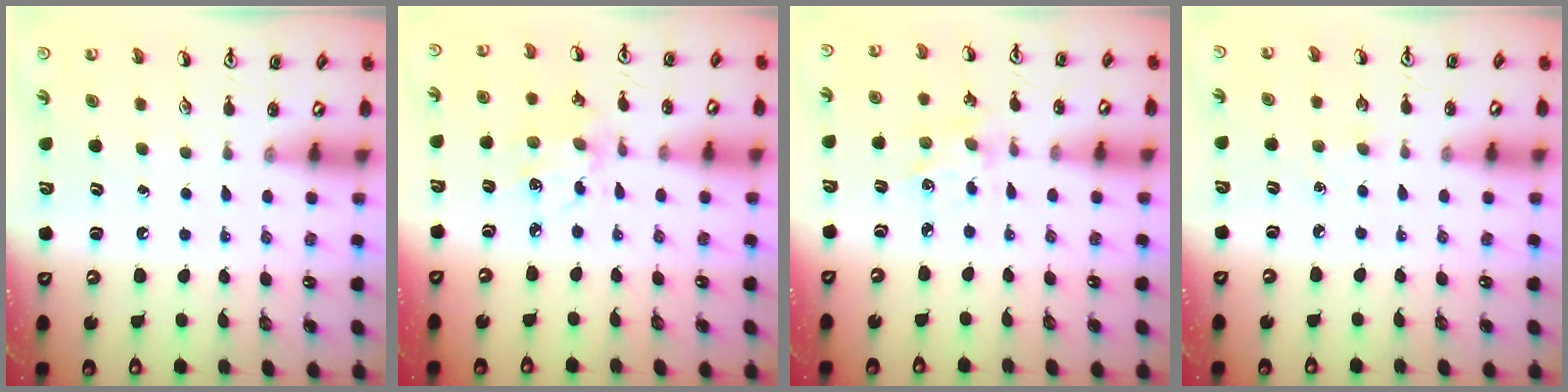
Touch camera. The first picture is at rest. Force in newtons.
{"total": 5.3, "press": 5.2, "slide": 0.5}
{"total": 2.5, "press": 2.4, "slide": 0.4}
{"total": 2.6, "press": 2.5, "slide": 0.3}